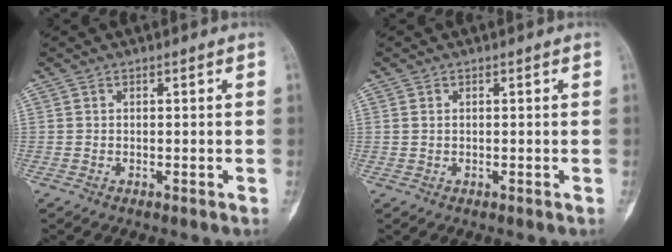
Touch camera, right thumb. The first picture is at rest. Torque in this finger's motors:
{"motor_torque": [0.27, -0.26, 0.36, 0.03, -0.06]}